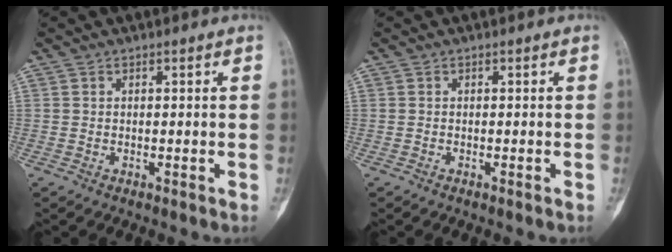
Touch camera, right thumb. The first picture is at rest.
{"total": 0.0}